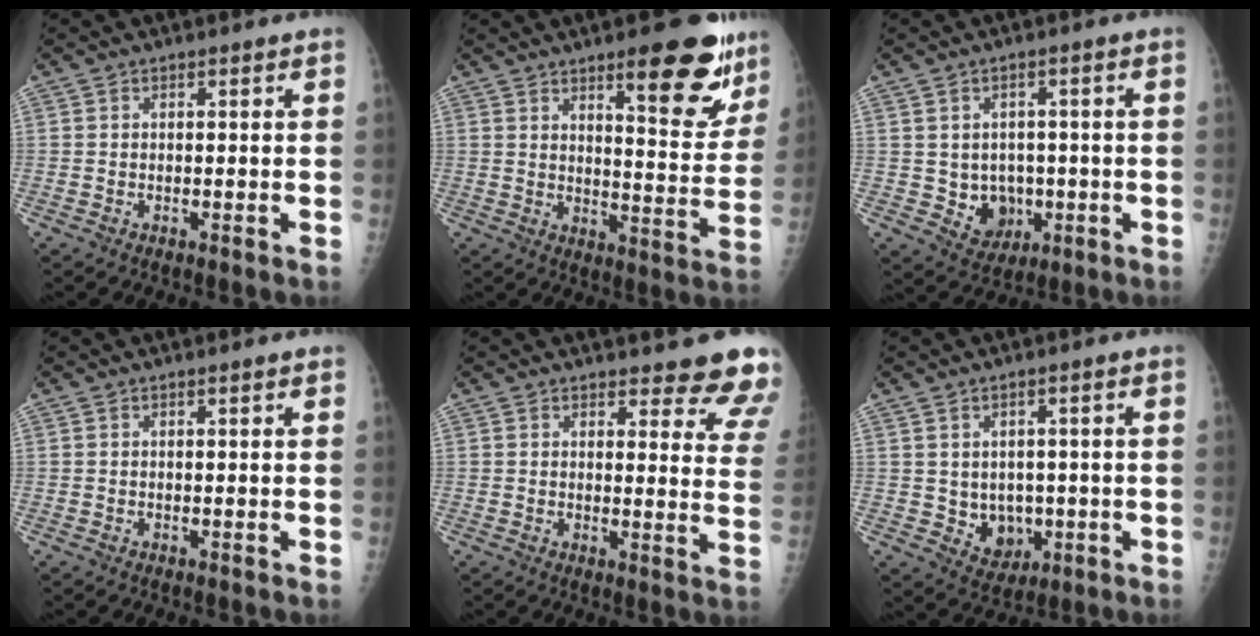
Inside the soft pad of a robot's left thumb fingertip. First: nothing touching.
{"total": 15.8, "force": [9.8, 4.6, 11.5], "torque": [-0.105, -0.062, 0.136]}
{"total": 6.8, "force": [-0.9, 5.8, 3.3], "torque": [-0.013, 0.003, 0.001]}
{"total": 0.8, "force": [0.5, 0.0, 0.5], "torque": [-0.007, 0.002, 0.006]}
{"total": 12.8, "force": [11.7, 3.1, 4.4], "torque": [-0.003, -0.087, 0.110]}
{"total": 6.1, "force": [-0.5, 5.1, 3.3], "torque": [-0.020, -0.003, 0.010]}